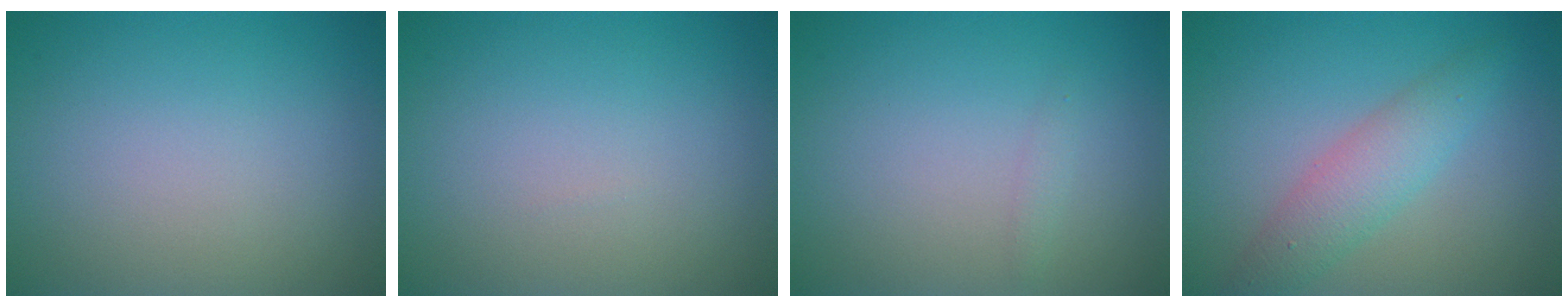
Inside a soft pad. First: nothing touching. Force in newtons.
{"total": 0.0}
{"total": 0.6, "press": 0.6, "slide": 0.0}
{"total": 3.5, "press": 3.5, "slide": 0.1}